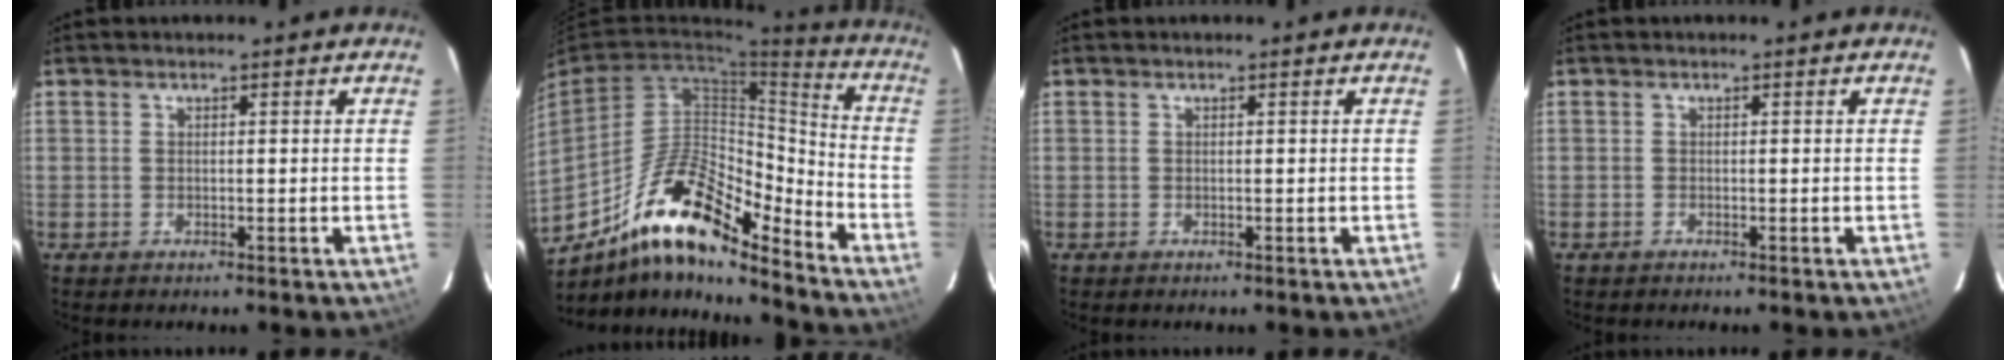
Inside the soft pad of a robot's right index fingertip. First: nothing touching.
{"total": 18.1, "force": [-13.3, 4.8, 11.3], "torque": [-0.194, 0.004, -0.239]}
{"total": 0.0}
{"total": 0.0}